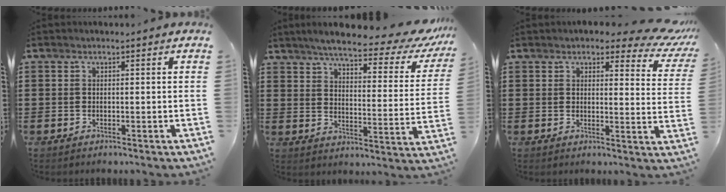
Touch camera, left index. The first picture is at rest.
{"total": 7.3, "force": [6.2, 0.8, 3.7], "torque": [-0.084, -0.040, 0.102]}
{"total": 4.8, "force": [4.0, 1.2, 2.3], "torque": [-0.037, -0.021, 0.067]}